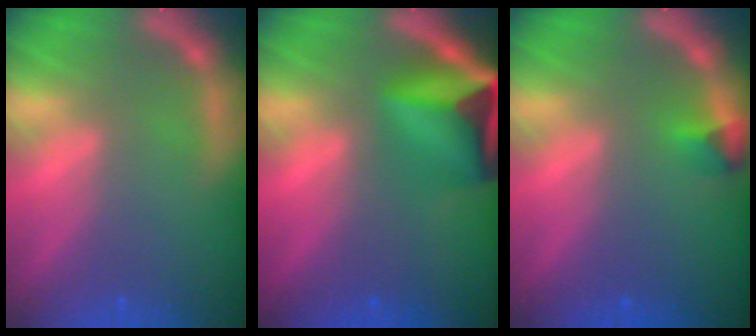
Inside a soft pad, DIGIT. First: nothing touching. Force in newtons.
{"total": 10.0}
{"total": 1.4}